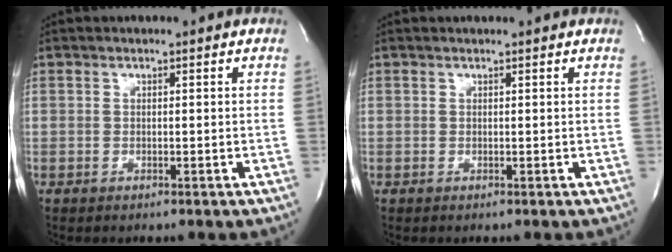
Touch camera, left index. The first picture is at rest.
{"total": 1.4, "force": [1.4, 0.1, 0.4], "torque": [-0.012, 0.012, 0.017]}